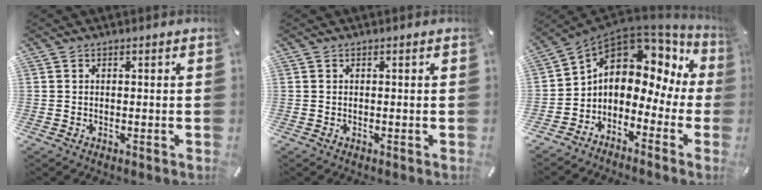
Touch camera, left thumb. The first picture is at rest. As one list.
[{"total": 0.0}, {"total": 8.0, "force": [1.5, 6.2, 4.8], "torque": [-0.097, -0.025, 0.021]}]